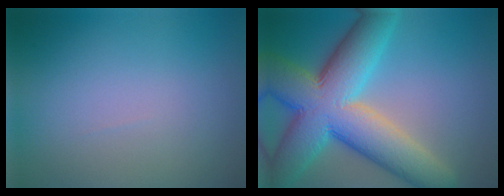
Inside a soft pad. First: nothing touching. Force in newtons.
{"total": 12.9, "press": 12.8, "slide": 0.7}